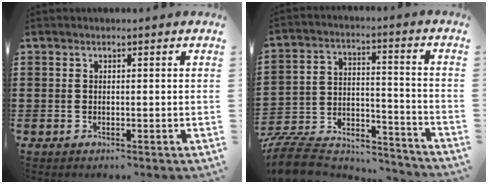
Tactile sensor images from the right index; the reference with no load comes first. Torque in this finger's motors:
{"motor_torque": [-1.24, 0.90, -0.78, -0.21]}